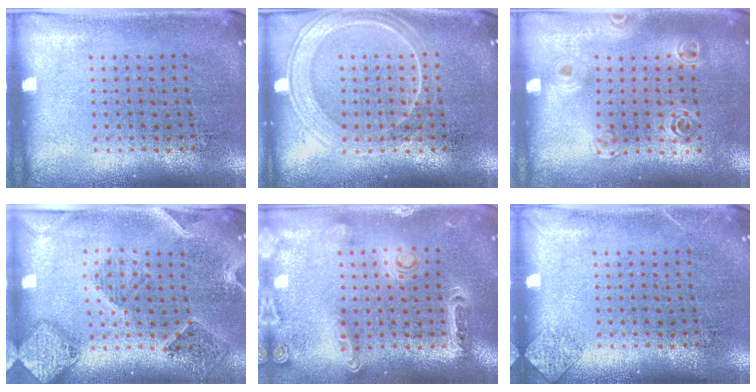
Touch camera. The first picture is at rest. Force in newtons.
{"total": 2.6, "press": 2.5, "slide": 0.6}
{"total": 1.2, "press": 1.2, "slide": 0.3}
{"total": 1.5, "press": 1.5, "slide": 0.3}
{"total": 1.4, "press": 1.3, "slide": 0.4}
{"total": 0.8, "press": 0.8, "slide": 0.1}